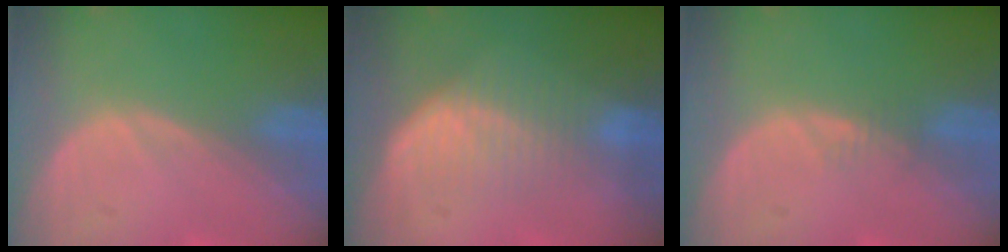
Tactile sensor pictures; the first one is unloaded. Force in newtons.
{"total": 6.5, "press": 5.9, "slide": 2.7}
{"total": 1.3, "press": 1.2, "slide": 0.2}